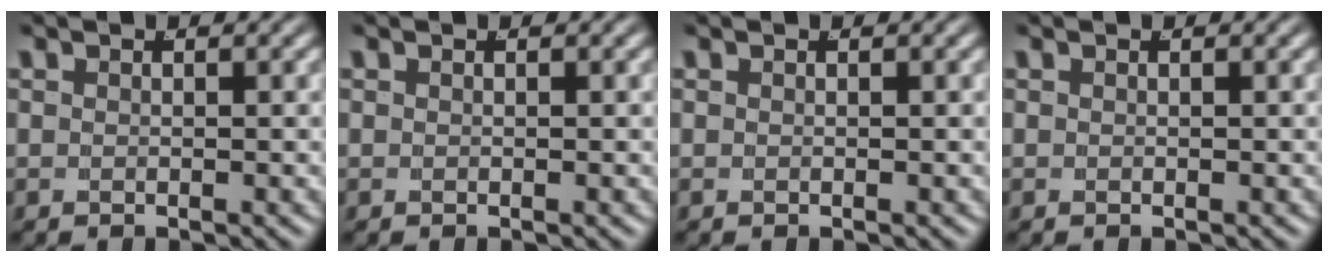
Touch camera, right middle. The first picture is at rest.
{"total": 0.0}
{"total": 0.0}
{"total": 0.0}